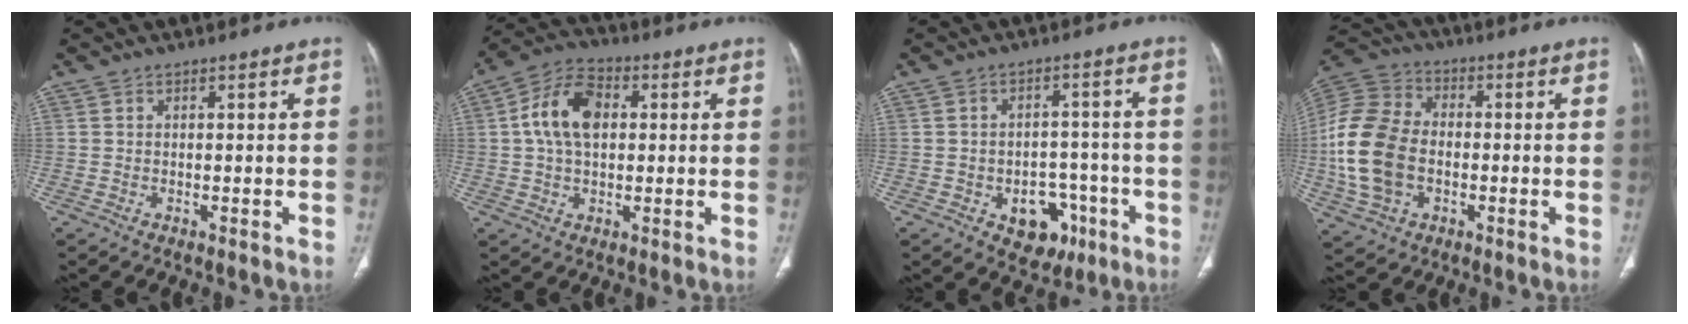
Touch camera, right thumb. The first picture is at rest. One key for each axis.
{"total": 11.2, "fx": 1.7, "fy": 7.1, "fz": 8.4, "tx": -0.153, "ty": 0.020, "tz": 0.025}
{"total": 9.0, "fx": -3.9, "fy": 6.4, "fz": 5.0, "tx": -0.031, "ty": 0.033, "tz": -0.042}
{"total": 17.2, "fx": -2.2, "fy": 12.1, "fz": 12.1, "tx": -0.251, "ty": 0.019, "tz": -0.040}